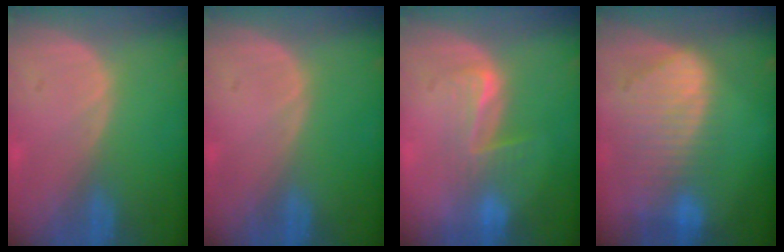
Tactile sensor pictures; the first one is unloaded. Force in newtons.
{"total": 0.0}
{"total": 4.6, "press": 4.4, "slide": 1.4}
{"total": 10.3, "press": 8.7, "slide": 5.6}